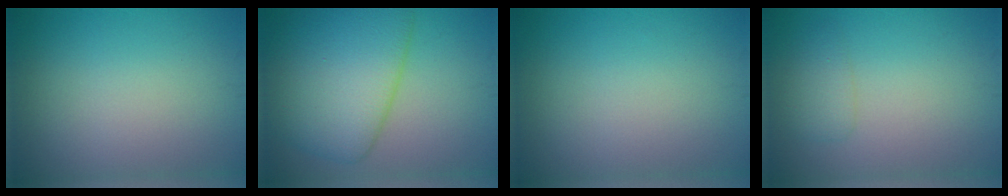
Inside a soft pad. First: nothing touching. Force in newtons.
{"total": 8.7, "press": 8.7, "slide": 0.4}
{"total": 0.0}
{"total": 1.6, "press": 1.6, "slide": 0.0}